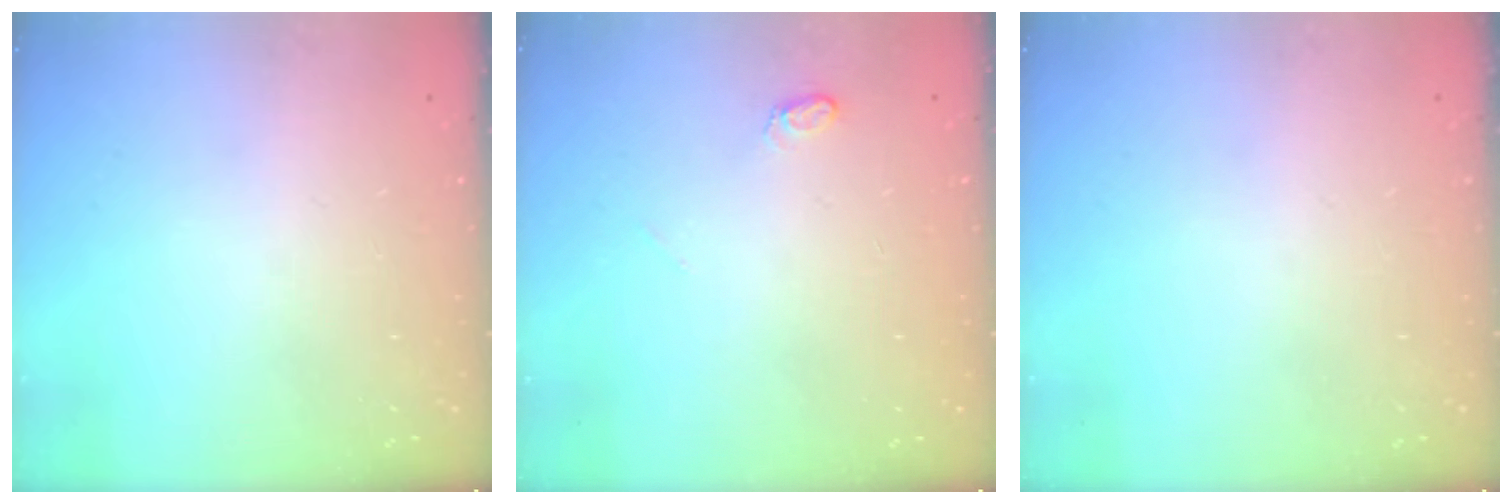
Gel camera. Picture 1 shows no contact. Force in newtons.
{"total": 3.8, "press": 3.8, "slide": 0.4}
{"total": 0.0}